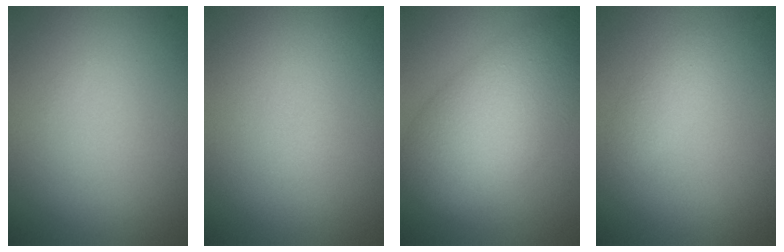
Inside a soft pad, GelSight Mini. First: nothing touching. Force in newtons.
{"total": 0.0}
{"total": 8.3, "press": 8.3, "slide": 0.4}
{"total": 1.3, "press": 1.3, "slide": 0.0}